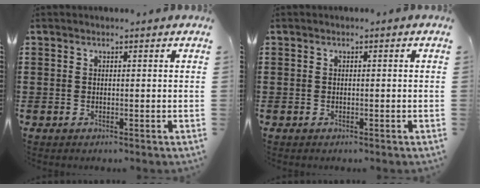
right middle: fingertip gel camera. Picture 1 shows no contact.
{"total": 0.0}